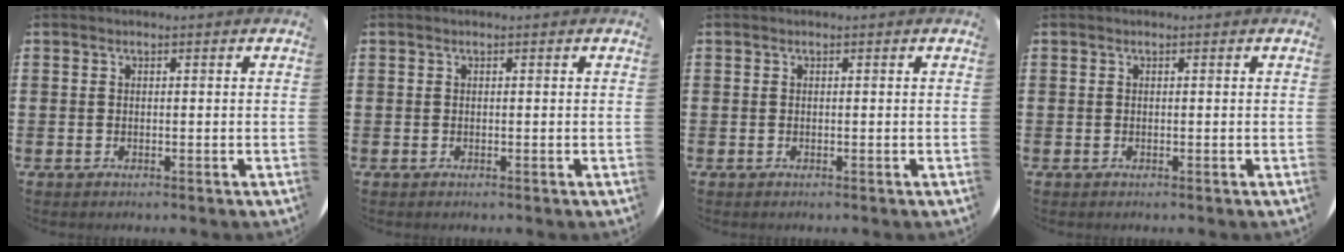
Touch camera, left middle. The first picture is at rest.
{"total": 0.0}
{"total": 0.0}
{"total": 0.0}